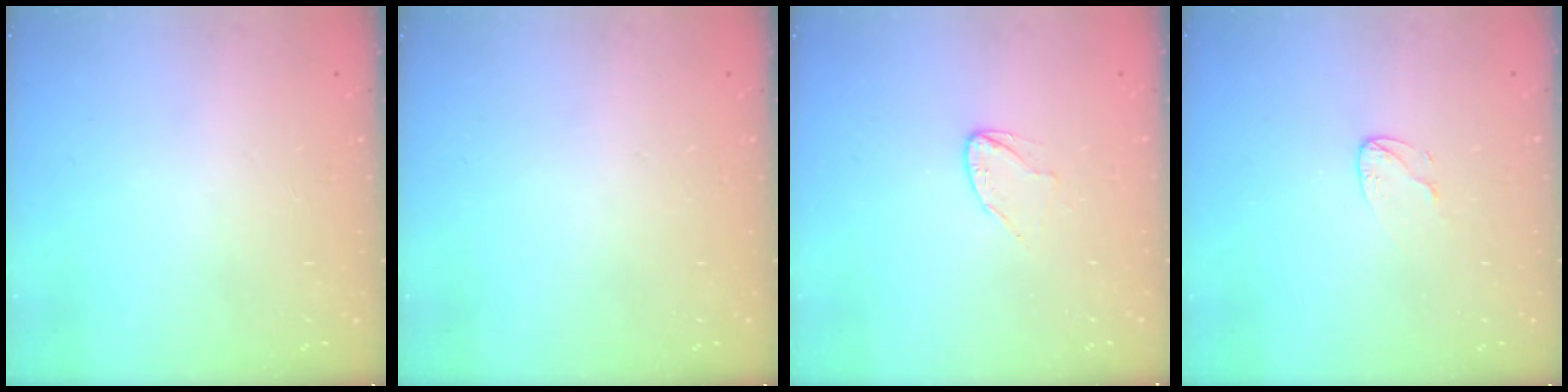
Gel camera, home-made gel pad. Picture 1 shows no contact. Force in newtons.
{"total": 0.0}
{"total": 3.7, "press": 3.7, "slide": 0.3}
{"total": 4.0, "press": 4.0, "slide": 0.4}